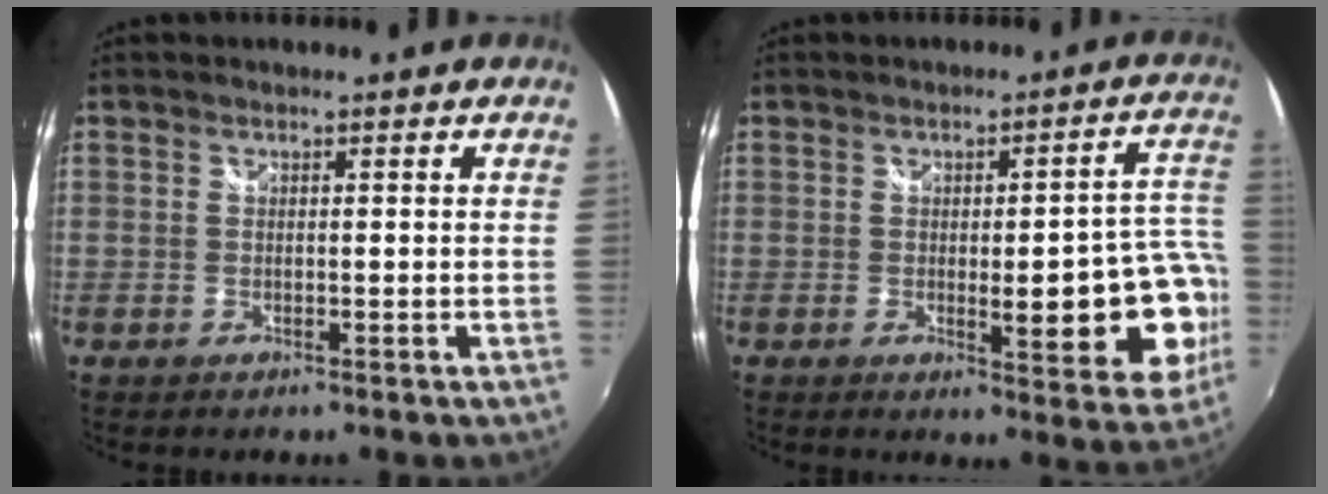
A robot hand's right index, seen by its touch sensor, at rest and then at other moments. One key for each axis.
{"total": 13.9, "fx": -3.5, "fy": 3.6, "fz": 13.0, "tx": -0.157, "ty": 0.002, "tz": -0.035}